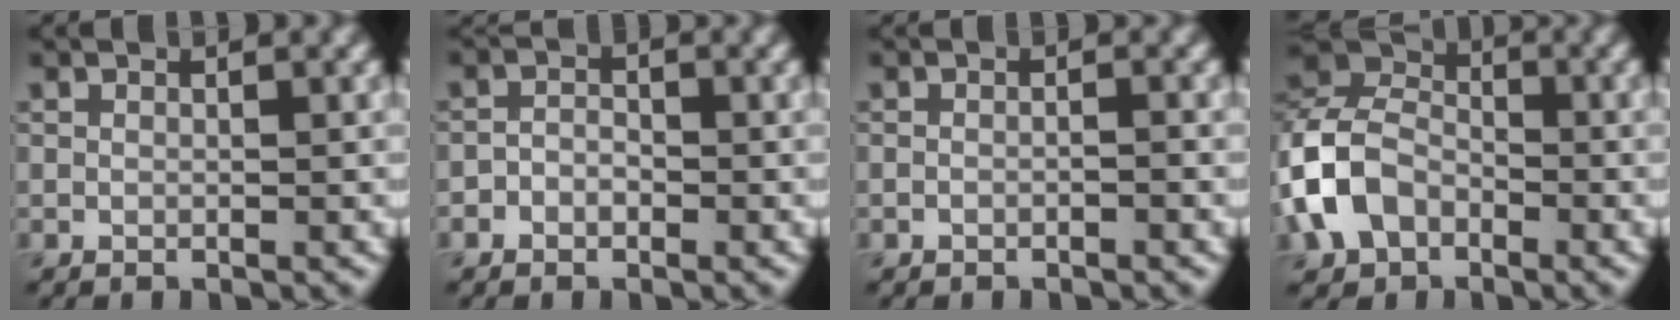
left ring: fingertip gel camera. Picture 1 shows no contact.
{"total": 1.4, "force": [-0.7, 1.0, 0.7], "torque": [-0.014, 0.003, -0.017]}
{"total": 0.7, "force": [-0.5, 0.2, 0.4], "torque": [-0.009, -0.001, -0.013]}
{"total": 8.8, "force": [-3.3, 6.4, 5.0], "torque": [-0.116, 0.002, -0.083]}